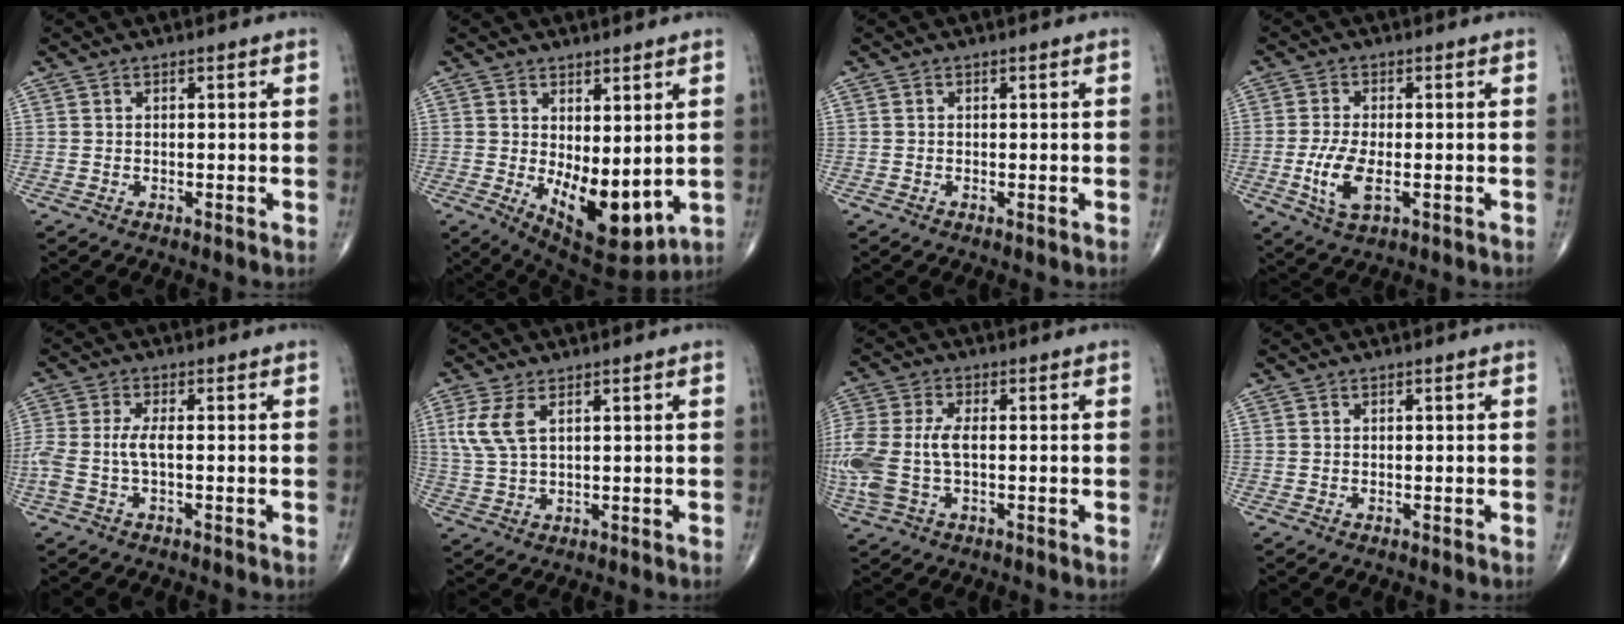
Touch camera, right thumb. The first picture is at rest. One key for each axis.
{"total": 11.6, "fx": -0.6, "fy": 5.4, "fz": 10.3, "tx": -0.139, "ty": -0.028, "tz": 0.013}
{"total": 0.0}
{"total": 6.9, "fx": -1.6, "fy": 3.0, "fz": 6.0, "tx": -0.131, "ty": -0.007, "tz": -0.028}
{"total": 4.5, "fx": -0.7, "fy": 1.3, "fz": 4.2, "tx": -0.120, "ty": 0.008, "tz": -0.016}
{"total": 5.8, "fx": 2.2, "fy": 2.6, "fz": 4.8, "tx": -0.119, "ty": 0.001, "tz": 0.053}
{"total": 12.5, "fx": -1.0, "fy": 6.8, "fz": 10.5, "tx": -0.283, "ty": 0.007, "tz": -0.014}
{"total": 0.0}